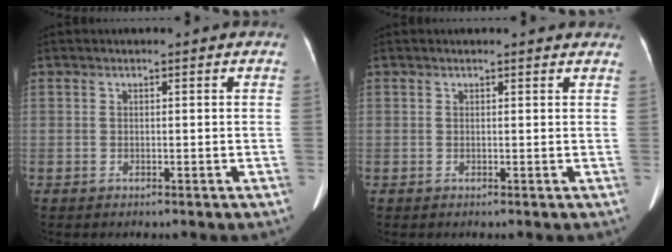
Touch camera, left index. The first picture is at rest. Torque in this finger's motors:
{"motor_torque": [0.72, -0.85, 0.15, 0.00]}